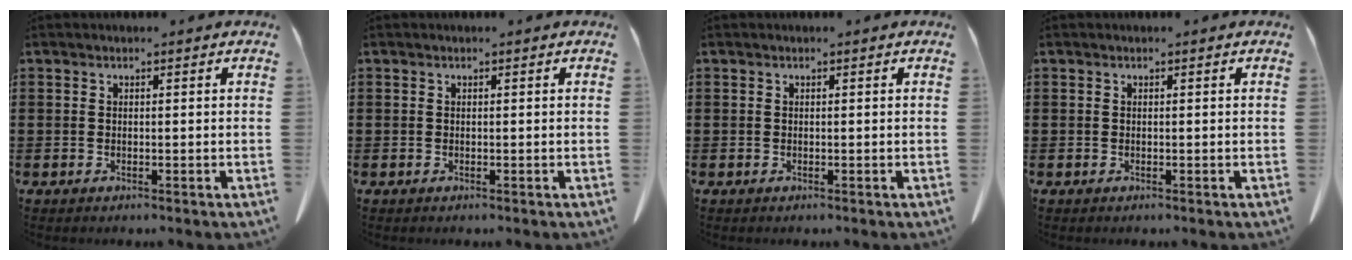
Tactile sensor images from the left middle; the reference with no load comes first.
{"total": 0.0}
{"total": 0.0}
{"total": 0.0}